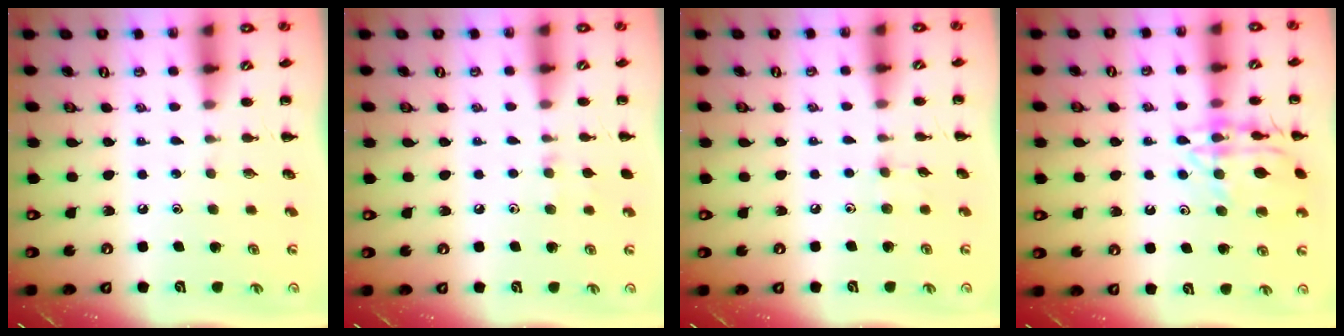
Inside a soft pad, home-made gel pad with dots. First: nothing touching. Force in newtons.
{"total": 5.7, "press": 5.5, "slide": 1.7}
{"total": 3.2, "press": 3.0, "slide": 1.1}
{"total": 15.4, "press": 15.3, "slide": 0.3}